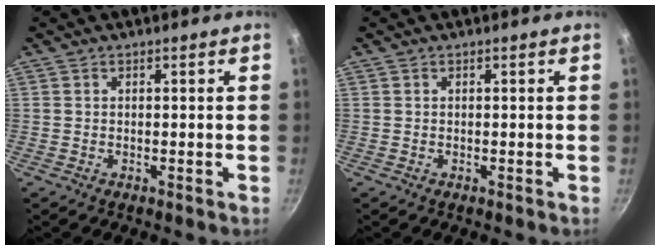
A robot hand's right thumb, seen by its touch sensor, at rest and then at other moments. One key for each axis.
{"total": 0.0}